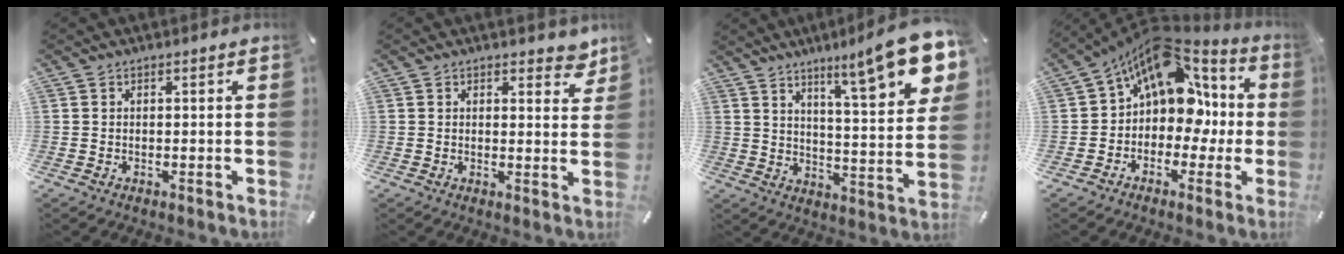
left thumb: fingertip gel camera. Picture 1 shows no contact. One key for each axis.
{"total": 3.7, "fx": 2.9, "fy": 2.0, "fz": 1.3, "tx": -0.001, "ty": -0.015, "tz": 0.046}
{"total": 15.5, "fx": 10.8, "fy": 2.3, "fz": 10.9, "tx": -0.155, "ty": -0.085, "tz": 0.166}
{"total": 15.9, "fx": 5.2, "fy": 11.3, "fz": 9.9, "tx": -0.169, "ty": -0.038, "tz": 0.091}